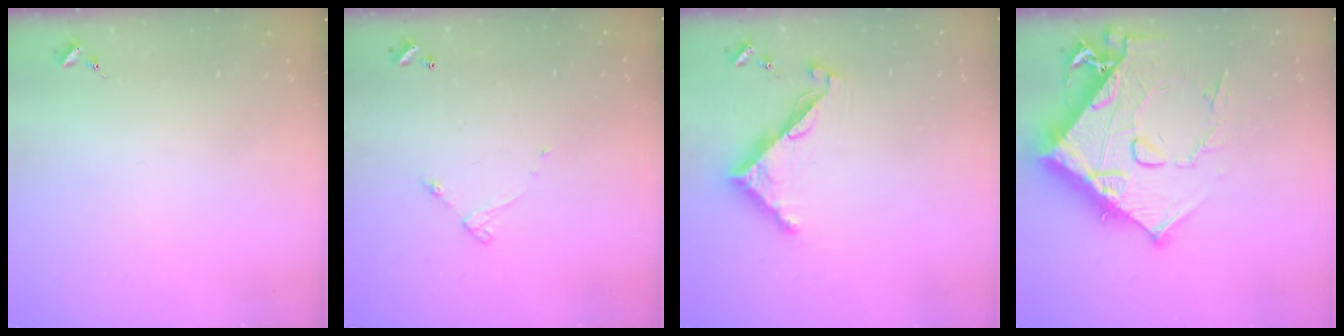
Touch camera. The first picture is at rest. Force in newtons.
{"total": 4.2, "press": 4.2, "slide": 0.2}
{"total": 8.7, "press": 8.7, "slide": 0.6}
{"total": 19.8, "press": 19.7, "slide": 2.0}